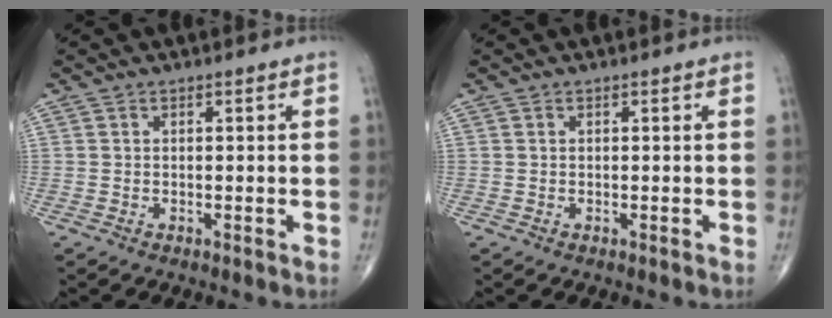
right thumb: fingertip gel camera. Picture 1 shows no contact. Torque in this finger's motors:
{"motor_torque": [0.08, 0.11, -0.12, -0.04, 0.03]}